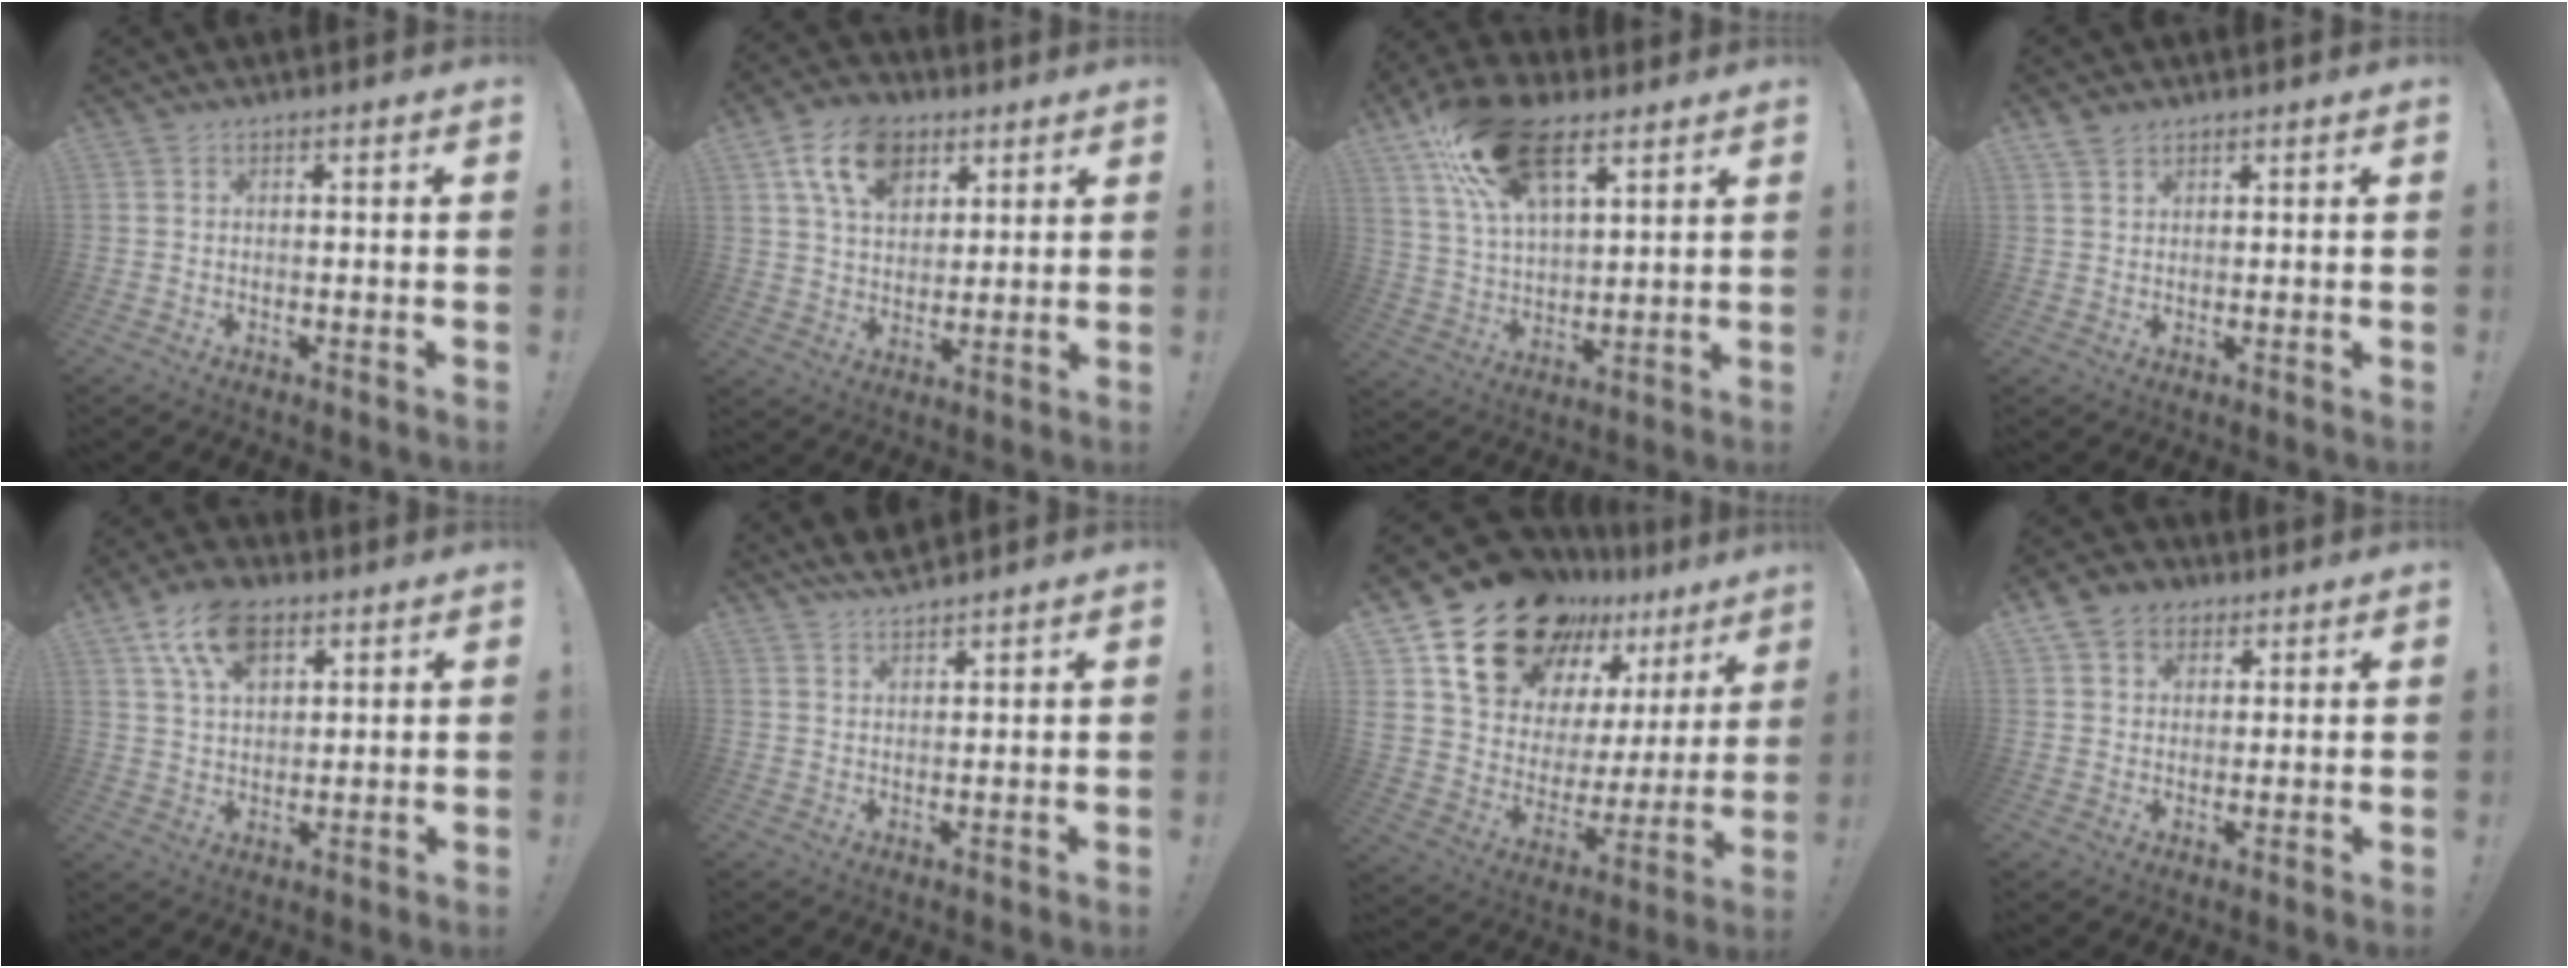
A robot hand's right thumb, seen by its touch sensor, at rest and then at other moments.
{"total": 14.1, "force": [7.1, 9.6, 7.6], "torque": [-0.127, -0.018, 0.136]}
{"total": 21.4, "force": [12.2, 11.1, 13.7], "torque": [-0.244, -0.048, 0.222]}
{"total": 3.0, "force": [2.3, 1.7, 0.8], "torque": [-0.014, -0.008, 0.045]}
{"total": 12.7, "force": [6.8, 7.5, 7.7], "torque": [-0.137, -0.012, 0.130]}
{"total": 4.5, "force": [4.2, 1.0, 1.2], "torque": [-0.029, -0.019, 0.080]}
{"total": 23.1, "force": [17.3, 11.8, 9.7], "torque": [-0.153, -0.116, 0.327]}
{"total": 8.0, "force": [4.0, 6.4, 2.6], "torque": [-0.048, -0.008, 0.084]}